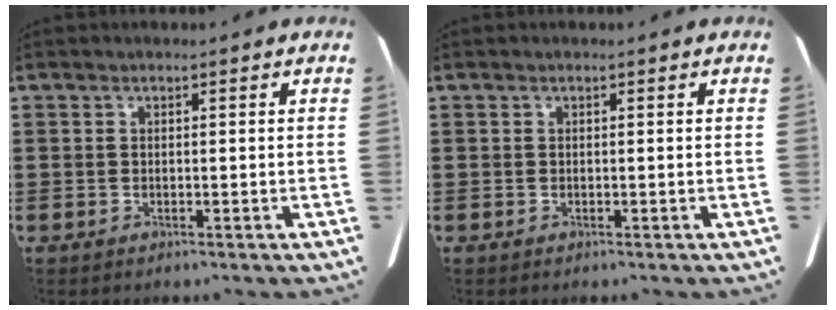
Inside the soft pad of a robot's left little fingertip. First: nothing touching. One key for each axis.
{"total": 0.0}